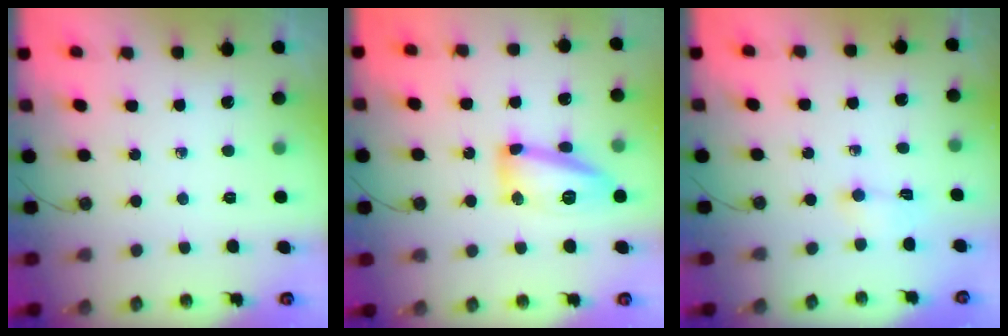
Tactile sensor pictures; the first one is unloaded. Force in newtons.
{"total": 13.2, "press": 13.2, "slide": 1.3}
{"total": 1.9, "press": 1.7, "slide": 0.7}